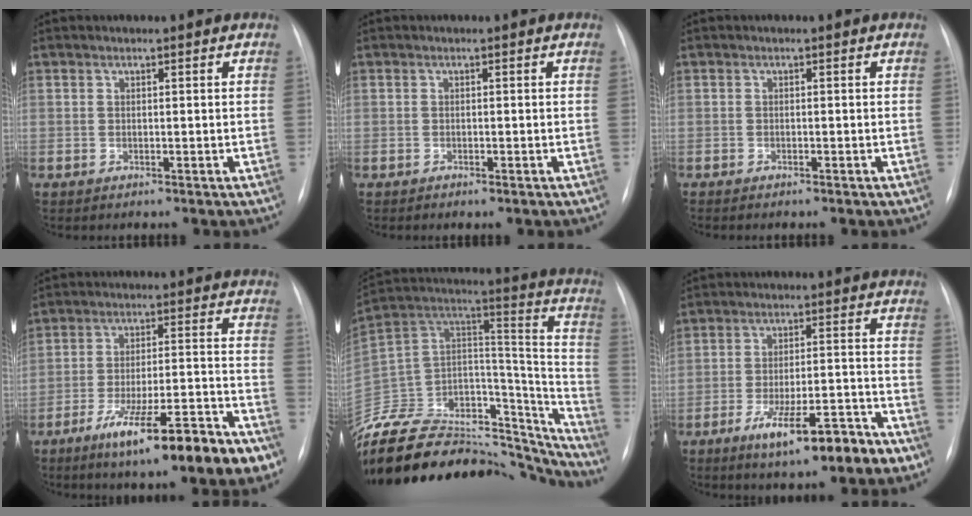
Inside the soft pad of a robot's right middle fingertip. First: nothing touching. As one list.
[{"total": 0.6, "force": [-0.4, 0.0, 0.4], "torque": [-0.009, -0.002, -0.004]}, {"total": 1.5, "force": [-1.3, 0.2, 0.8], "torque": [-0.014, -0.003, -0.013]}, {"total": 16.4, "force": [-10.4, 1.8, 12.6], "torque": [-0.170, -0.002, -0.160]}, {"total": 44.1, "force": [-36.9, 15.3, 18.7], "torque": [-0.330, -0.032, -0.533]}, {"total": 11.3, "force": [-7.0, 2.2, 8.6], "torque": [-0.137, 0.004, -0.103]}]